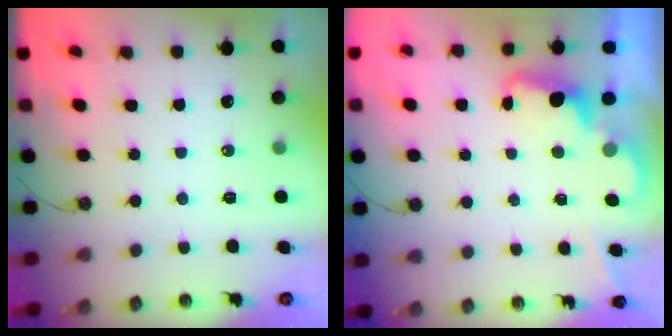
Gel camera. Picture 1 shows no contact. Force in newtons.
{"total": 2.4, "press": 2.4, "slide": 0.5}